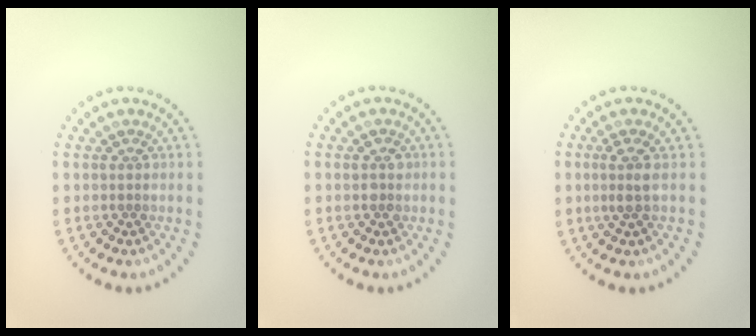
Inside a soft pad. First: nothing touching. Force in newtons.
{"total": 1.3, "press": 1.2, "slide": 0.3}
{"total": 1.5, "press": 1.2, "slide": 0.9}